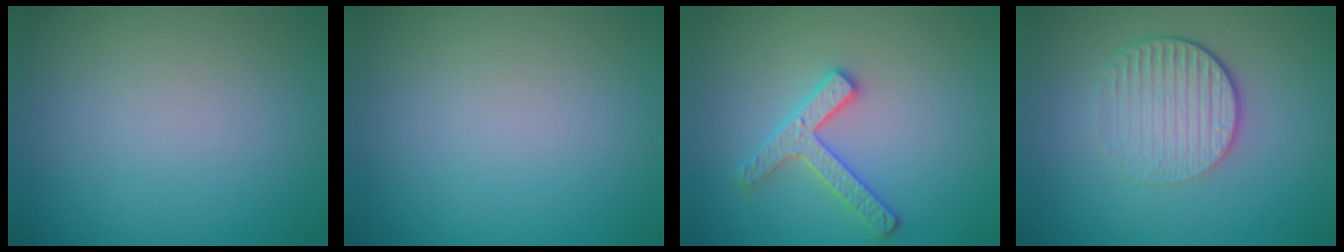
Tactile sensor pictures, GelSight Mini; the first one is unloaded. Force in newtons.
{"total": 0.0}
{"total": 2.6, "press": 2.6, "slide": 0.4}
{"total": 4.6, "press": 2.9, "slide": 3.6}